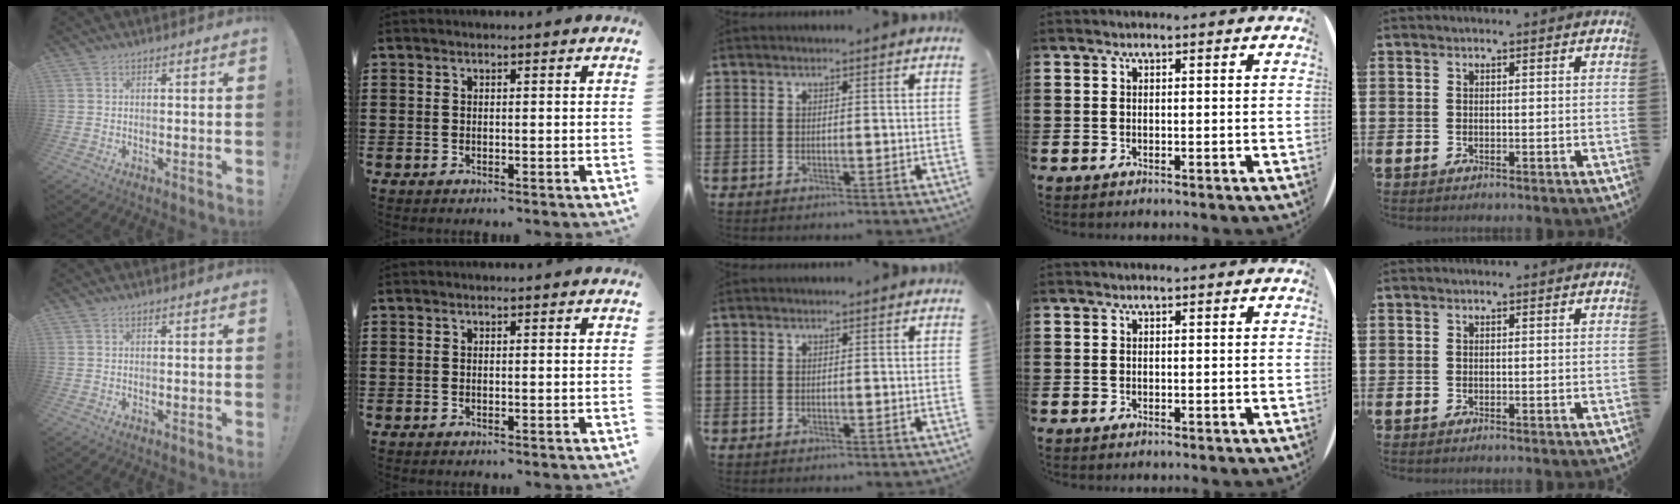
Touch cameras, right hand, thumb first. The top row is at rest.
{}